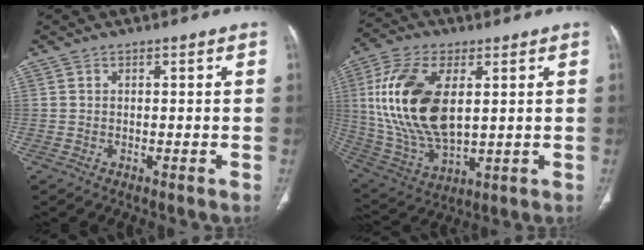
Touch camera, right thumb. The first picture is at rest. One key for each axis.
{"total": 20.2, "fx": 3.8, "fy": 10.5, "fz": 16.8, "tx": -0.344, "ty": -0.016, "tz": 0.078}